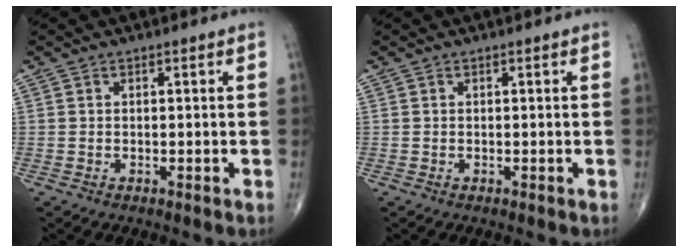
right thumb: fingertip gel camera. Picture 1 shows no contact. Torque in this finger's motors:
{"motor_torque": [0.00, 0.00, -0.02, 0.02, 0.00]}